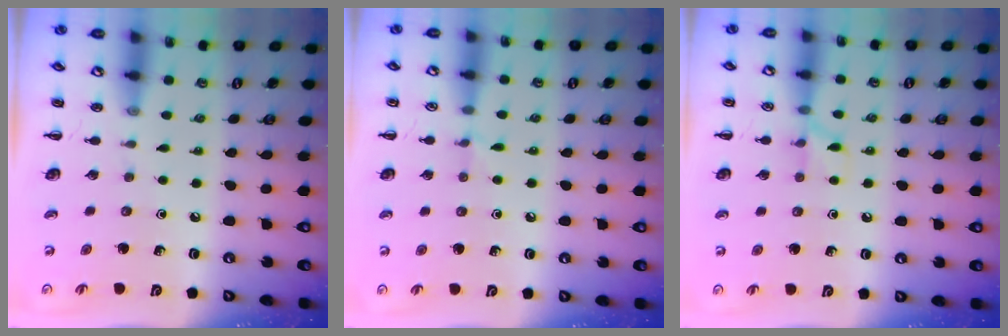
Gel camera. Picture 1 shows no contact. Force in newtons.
{"total": 4.2, "press": 3.9, "slide": 1.6}
{"total": 5.9, "press": 5.8, "slide": 0.8}